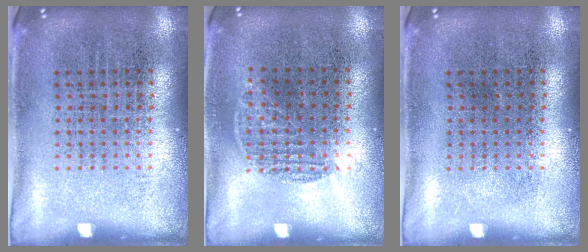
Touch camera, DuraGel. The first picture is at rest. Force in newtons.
{"total": 0.8, "press": 0.6, "slide": 0.5}
{"total": 0.0}